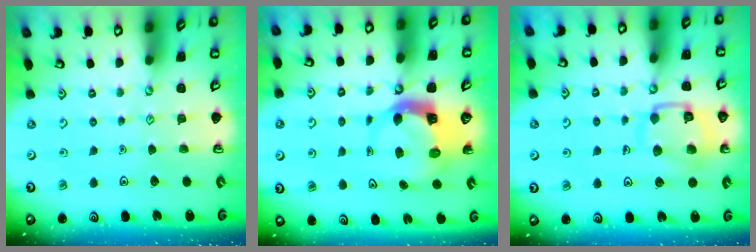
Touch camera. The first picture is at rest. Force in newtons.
{"total": 5.2, "press": 5.1, "slide": 0.6}
{"total": 12.2, "press": 12.2, "slide": 0.9}